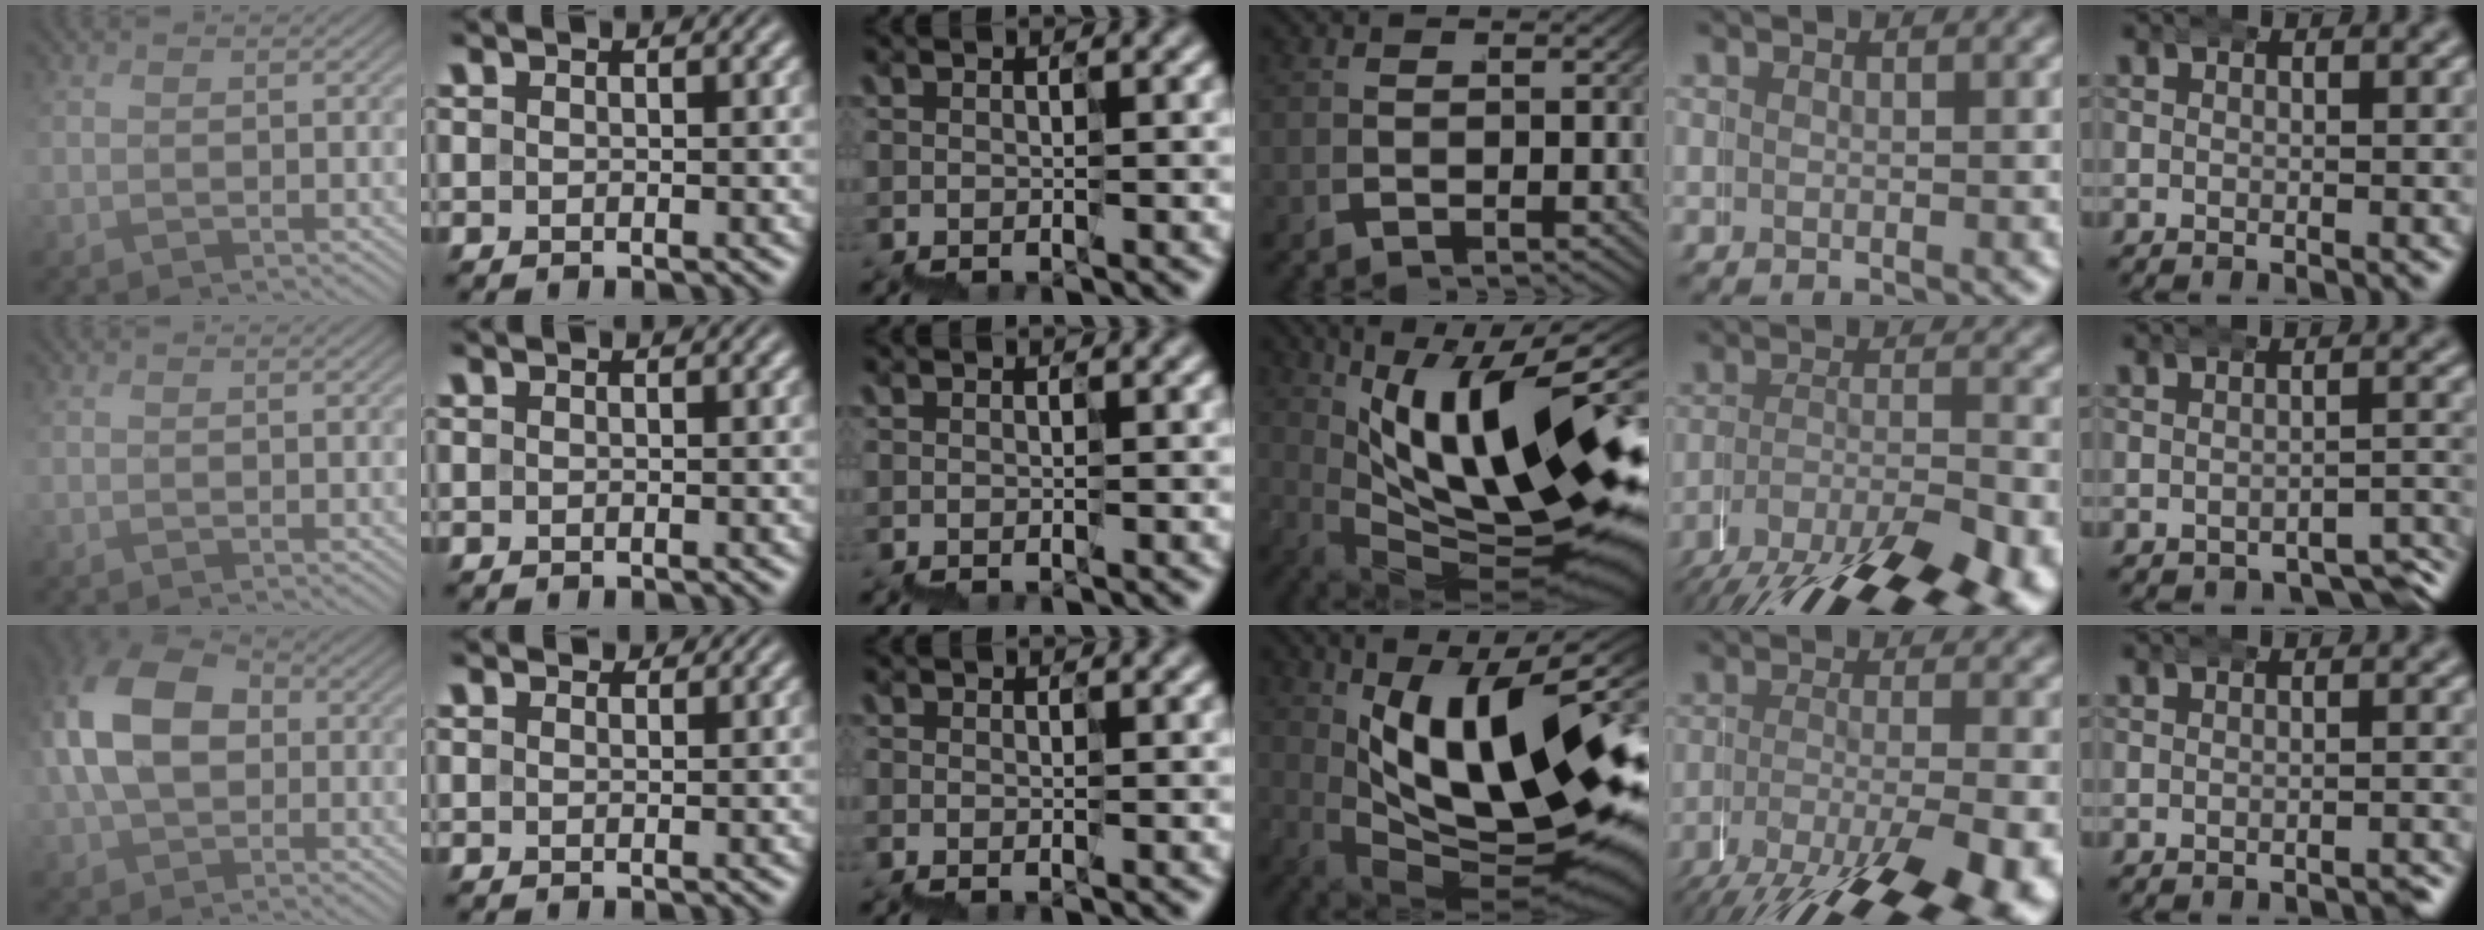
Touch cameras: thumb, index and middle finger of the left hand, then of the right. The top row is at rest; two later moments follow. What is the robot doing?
{"motion": "wrap", "object": "belt"}